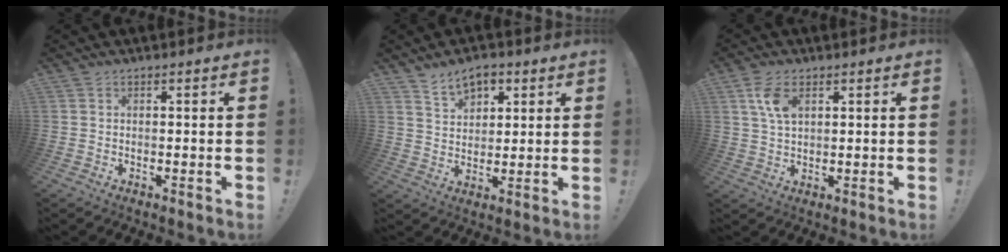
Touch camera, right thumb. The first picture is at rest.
{"total": 7.8, "force": [5.0, 4.8, 3.6], "torque": [-0.054, -0.021, 0.093]}
{"total": 6.7, "force": [2.8, 3.4, 5.0], "torque": [-0.100, -0.005, 0.052]}